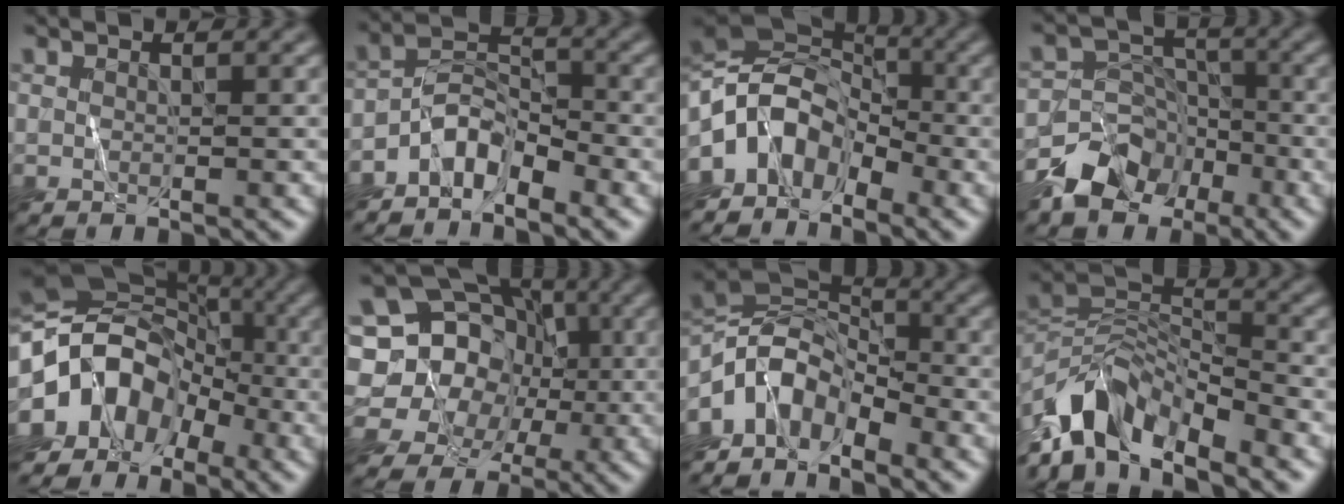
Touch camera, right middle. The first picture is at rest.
{"total": 3.9, "force": [-3.3, 1.4, 1.5], "torque": [-0.023, 0.014, -0.068]}
{"total": 6.5, "force": [-3.8, 4.1, 3.2], "torque": [-0.047, 0.013, -0.089]}
{"total": 6.2, "force": [-4.7, 3.9, 1.1], "torque": [-0.007, 0.004, -0.088]}
{"total": 9.9, "force": [-4.1, 7.5, 5.0], "torque": [-0.086, 0.003, -0.091]}
{"total": 12.0, "force": [0.9, 11.0, 4.8], "torque": [-0.091, 0.048, -0.018]}
{"total": 6.6, "force": [-4.5, 3.4, 3.4], "torque": [-0.052, 0.011, -0.095]}
{"total": 9.7, "force": [-6.6, 4.2, 5.7], "torque": [-0.099, 0.007, -0.133]}